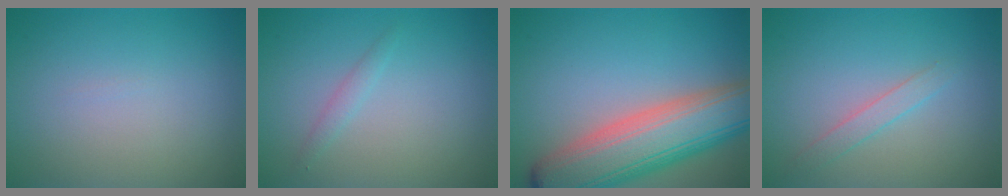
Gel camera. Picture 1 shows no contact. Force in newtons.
{"total": 0.9, "press": 0.9, "slide": 0.1}
{"total": 10.1, "press": 10.0, "slide": 0.7}
{"total": 1.5, "press": 1.5, "slide": 0.1}